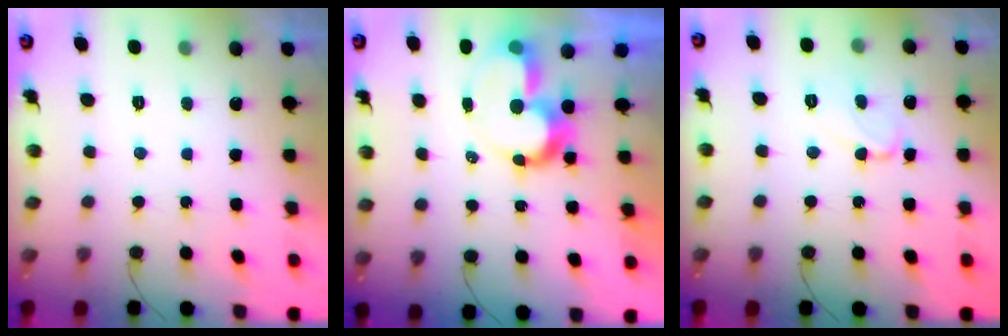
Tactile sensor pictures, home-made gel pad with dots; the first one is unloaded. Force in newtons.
{"total": 10.8, "press": 10.8, "slide": 0.8}
{"total": 7.2, "press": 7.2, "slide": 0.7}